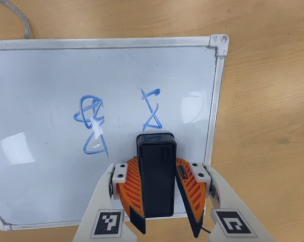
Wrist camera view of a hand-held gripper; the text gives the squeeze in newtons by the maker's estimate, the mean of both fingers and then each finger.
{"total": 8.2, "left": 8.5, "right": 7.8}